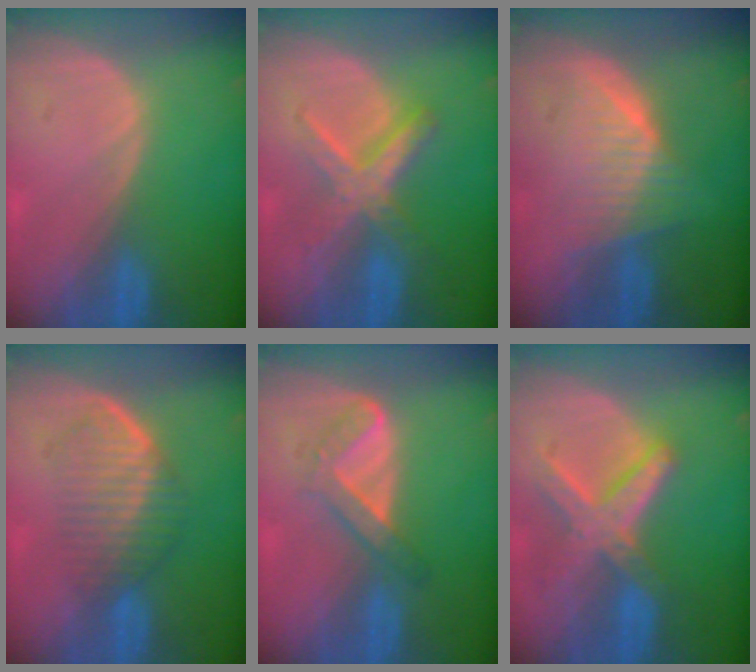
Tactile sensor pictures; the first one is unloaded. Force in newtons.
{"total": 6.1, "press": 6.1, "slide": 0.2}
{"total": 6.4, "press": 6.2, "slide": 1.6}
{"total": 6.9, "press": 6.1, "slide": 3.3}
{"total": 4.5, "press": 4.4, "slide": 1.0}
{"total": 8.2, "press": 7.1, "slide": 4.1}